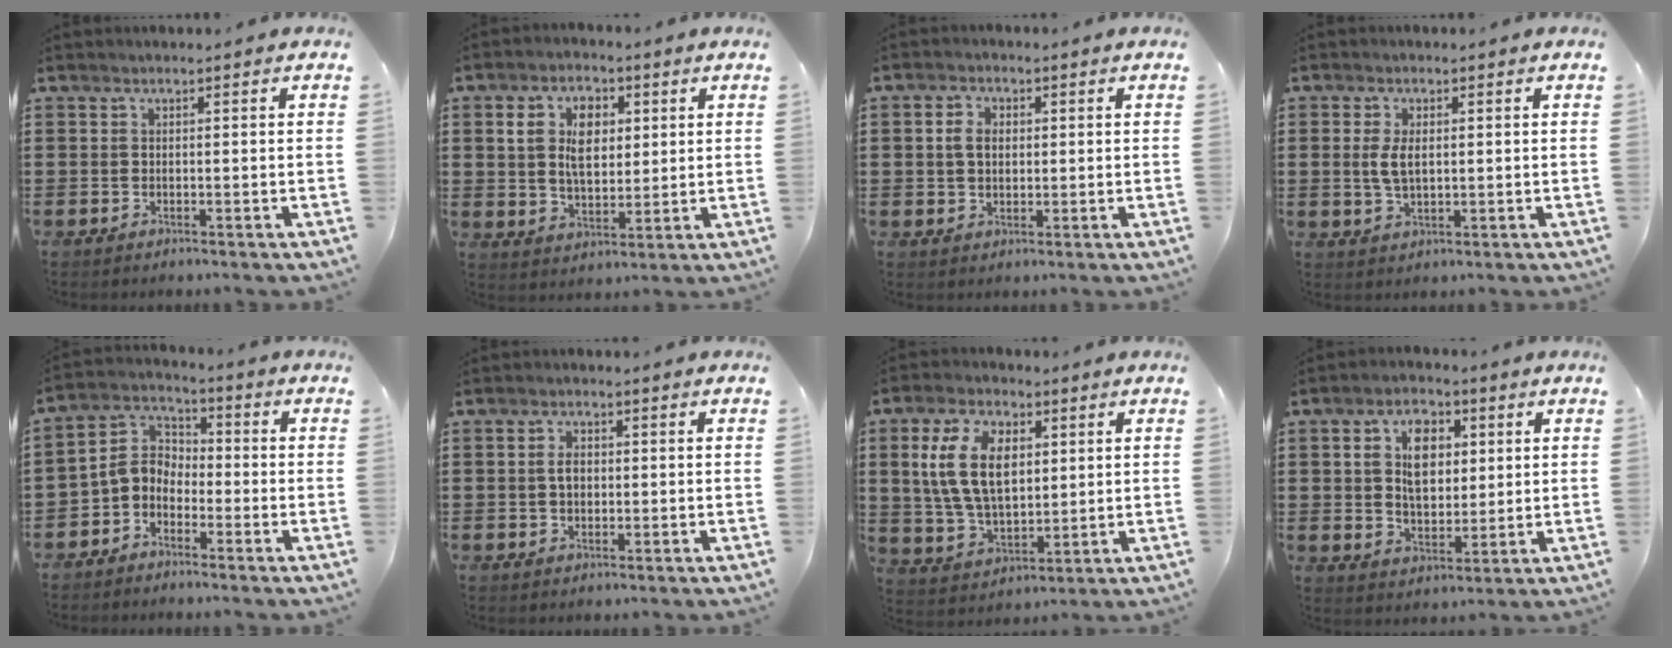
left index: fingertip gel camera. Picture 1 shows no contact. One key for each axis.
{"total": 7.2, "fx": 2.2, "fy": 4.4, "fz": 5.3, "tx": -0.101, "ty": 0.011, "tz": 0.034}
{"total": 3.2, "fx": 0.5, "fy": 2.4, "fz": 2.1, "tx": -0.049, "ty": 0.012, "tz": 0.007}
{"total": 3.6, "fx": 0.5, "fy": 1.7, "fz": 3.1, "tx": -0.079, "ty": 0.001, "tz": 0.003}
{"total": 4.7, "fx": -2.1, "fy": 3.7, "fz": 1.9, "tx": -0.075, "ty": 0.000, "tz": -0.056}
{"total": 2.4, "fx": 0.2, "fy": 1.5, "fz": 1.9, "tx": -0.039, "ty": 0.006, "tz": 0.004}
{"total": 10.9, "fx": 3.2, "fy": 6.4, "fz": 8.3, "tx": -0.190, "ty": 0.007, "tz": 0.051}
{"total": 7.4, "fx": 2.2, "fy": 4.6, "fz": 5.3, "tx": -0.096, "ty": 0.009, "tz": 0.032}